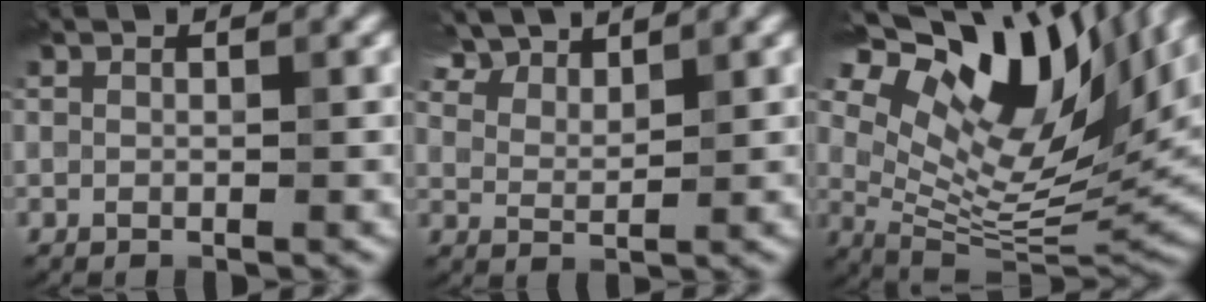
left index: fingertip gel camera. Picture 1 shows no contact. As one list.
[{"total": 5.9, "force": [5.2, 1.8, 2.3], "torque": [-0.058, 0.009, 0.095]}, {"total": 16.5, "force": [8.3, 6.7, 12.5], "torque": [-0.240, 0.030, 0.153]}]